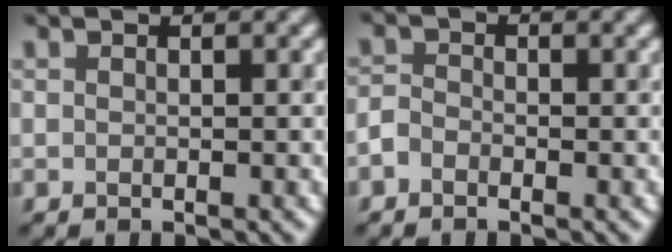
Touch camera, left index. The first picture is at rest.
{"total": 1.3, "force": [-1.2, 0.4, -0.1], "torque": [0.006, 0.003, -0.027]}